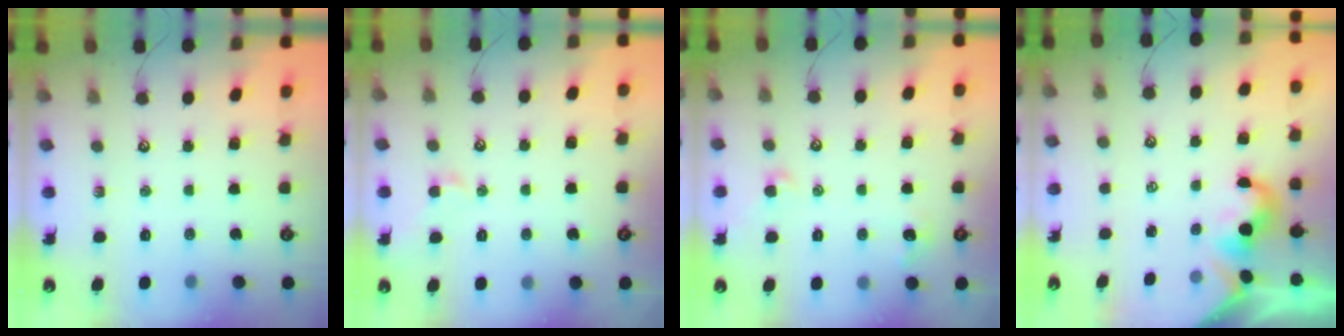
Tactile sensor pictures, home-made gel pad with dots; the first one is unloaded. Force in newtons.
{"total": 2.1, "press": 2.0, "slide": 0.6}
{"total": 2.6, "press": 2.5, "slide": 0.6}
{"total": 0.7, "press": 0.6, "slide": 0.4}